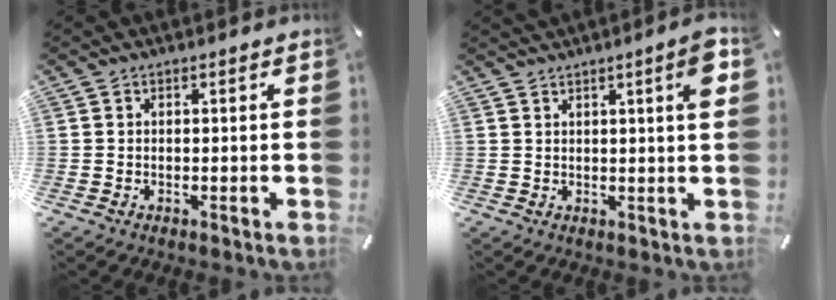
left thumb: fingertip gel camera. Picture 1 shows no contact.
{"total": 5.7, "force": [2.4, 0.4, 5.2], "torque": [-0.077, -0.009, 0.033]}